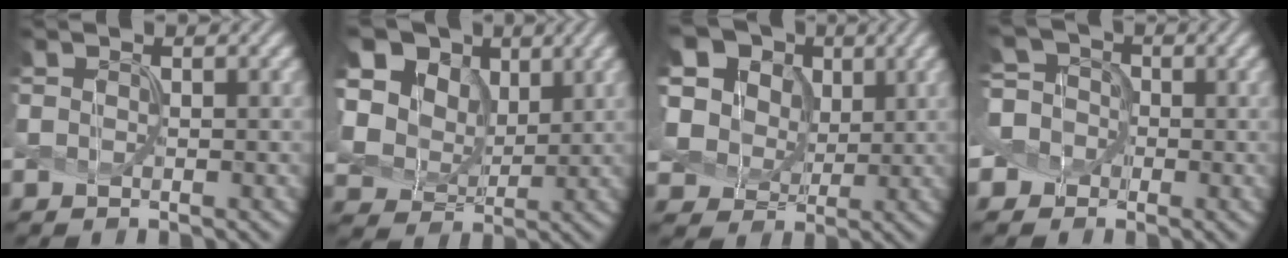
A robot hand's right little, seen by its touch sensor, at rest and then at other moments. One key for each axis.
{"total": 13.2, "fx": 6.0, "fy": 9.8, "fz": 6.5, "tx": -0.172, "ty": 0.032, "tz": 0.116}
{"total": 12.4, "fx": 5.9, "fy": 9.1, "fz": 5.9, "tx": -0.160, "ty": 0.032, "tz": 0.106}
{"total": 4.9, "fx": -1.0, "fy": 4.3, "fz": 2.0, "tx": -0.032, "ty": 0.016, "tz": -0.034}